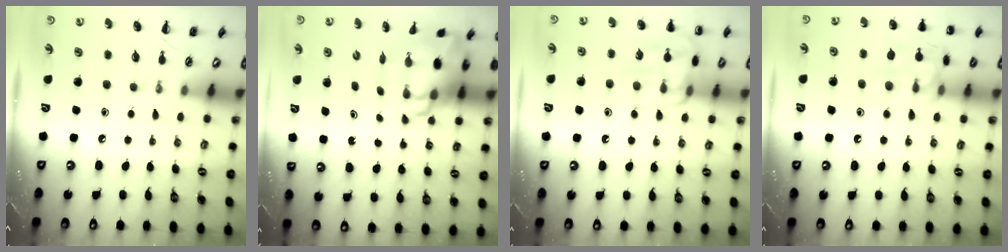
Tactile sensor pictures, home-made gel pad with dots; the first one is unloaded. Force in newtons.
{"total": 6.3, "press": 6.1, "slide": 1.5}
{"total": 13.0, "press": 13.0, "slide": 0.7}
{"total": 13.9, "press": 13.9, "slide": 0.8}